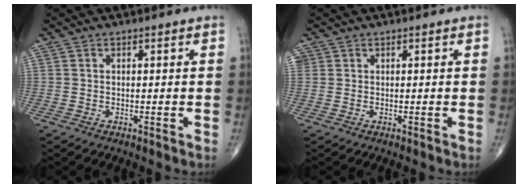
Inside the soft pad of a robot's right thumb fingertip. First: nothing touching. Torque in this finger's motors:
{"motor_torque": [-0.06, -0.05, 0.26, 0.20, 0.00]}